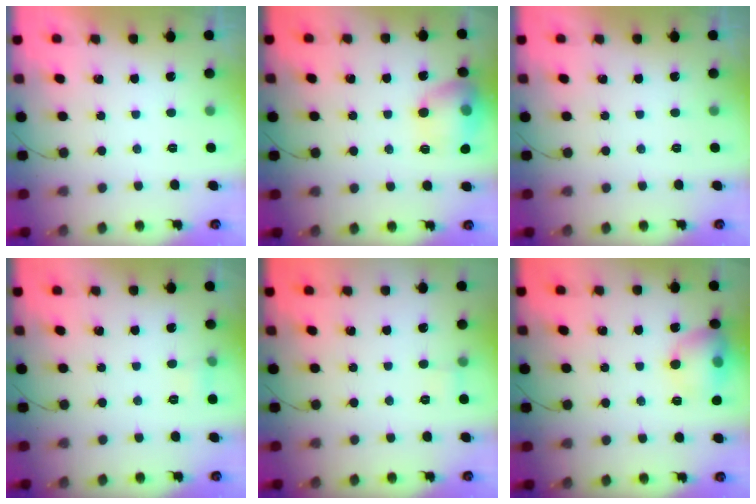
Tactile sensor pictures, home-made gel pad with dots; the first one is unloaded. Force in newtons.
{"total": 14.2, "press": 14.1, "slide": 1.3}
{"total": 0.0}
{"total": 5.1, "press": 4.0, "slide": 3.1}
{"total": 5.0, "press": 4.8, "slide": 1.5}
{"total": 12.3, "press": 12.1, "slide": 2.0}